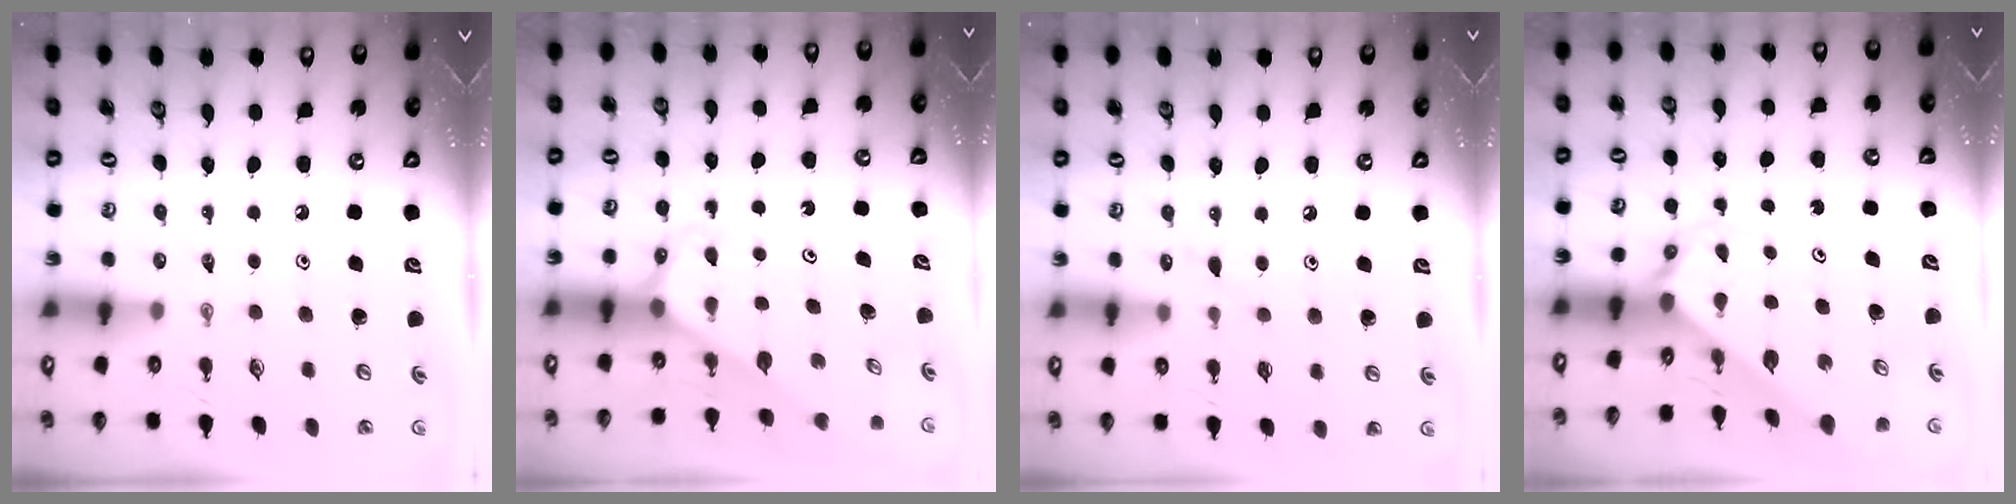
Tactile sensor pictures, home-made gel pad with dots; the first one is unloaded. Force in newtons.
{"total": 3.0, "press": 3.0, "slide": 0.2}
{"total": 5.4, "press": 5.4, "slide": 0.4}
{"total": 2.7, "press": 2.7, "slide": 0.2}